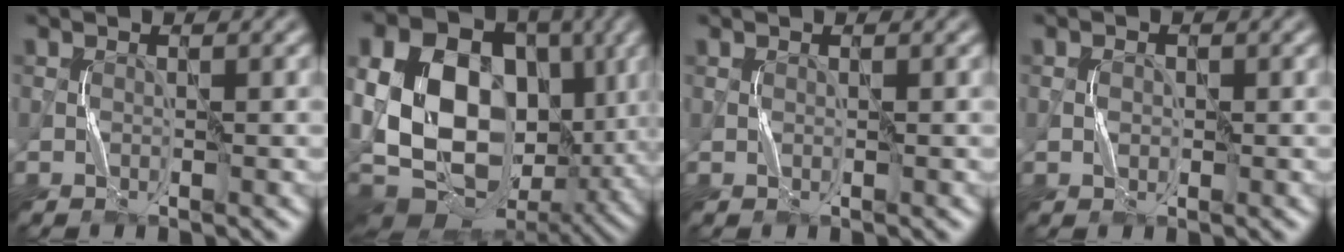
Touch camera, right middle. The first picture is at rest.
{"total": 17.6, "force": [1.1, 13.0, 11.8], "torque": [-0.236, 0.010, 0.018]}
{"total": 0.0}
{"total": 1.0, "force": [-0.1, 0.8, 0.5], "torque": [-0.010, 0.002, -0.002]}